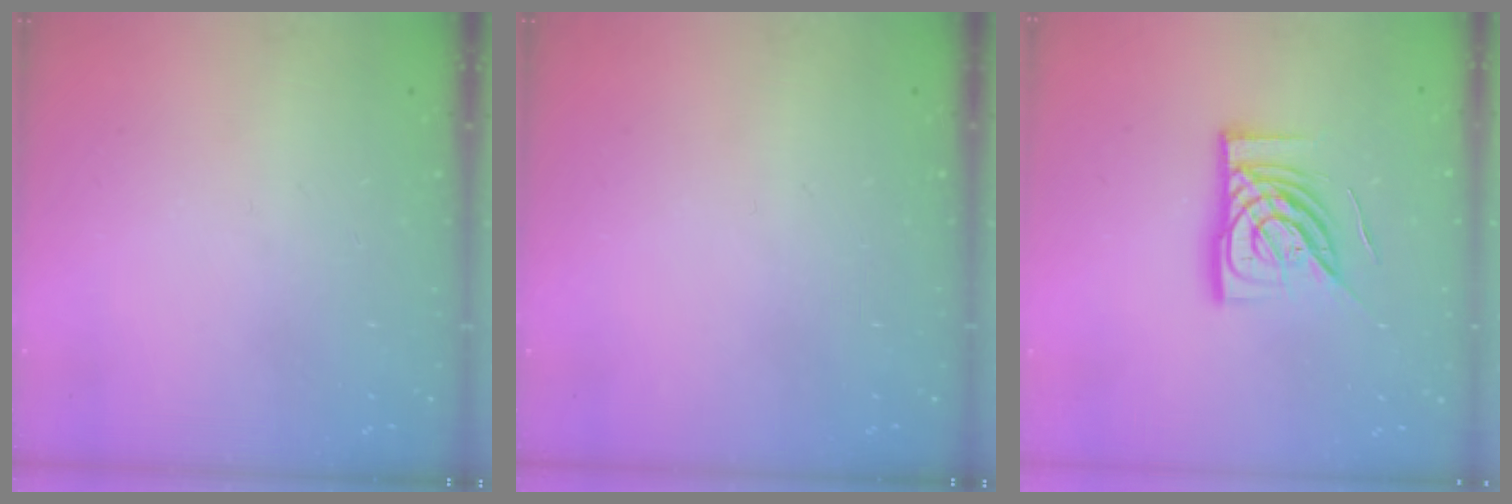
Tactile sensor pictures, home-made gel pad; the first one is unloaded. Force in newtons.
{"total": 0.0}
{"total": 15.0, "press": 15.0, "slide": 1.4}